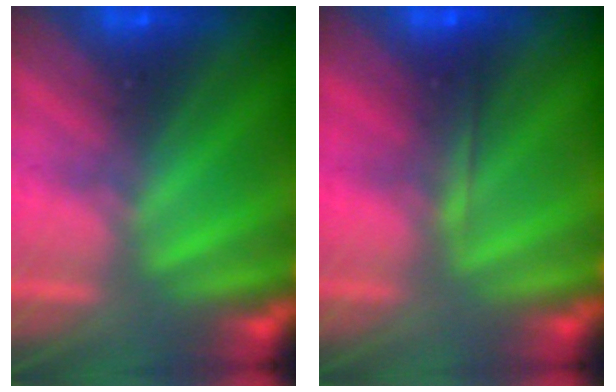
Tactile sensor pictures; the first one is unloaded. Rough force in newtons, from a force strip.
{"total": 2.0}